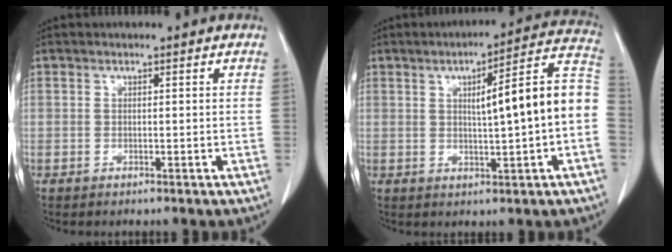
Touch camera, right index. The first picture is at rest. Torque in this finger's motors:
{"motor_torque": [0.58, 0.08, 0.34, 0.08]}